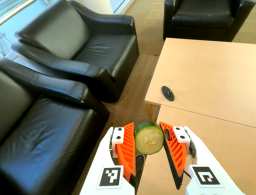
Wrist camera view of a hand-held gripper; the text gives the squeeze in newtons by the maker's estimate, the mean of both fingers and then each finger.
{"total": 11.9, "left": 10.9, "right": 12.8}